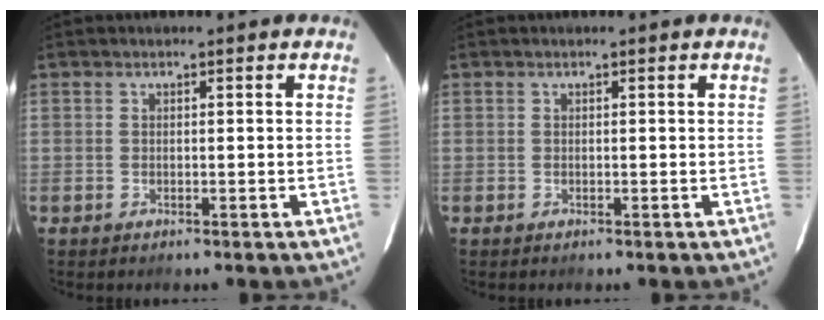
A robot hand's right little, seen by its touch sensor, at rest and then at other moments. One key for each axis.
{"total": 0.0}